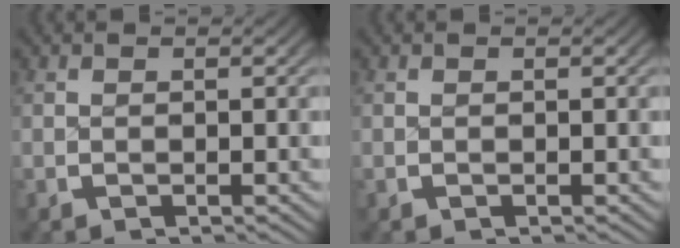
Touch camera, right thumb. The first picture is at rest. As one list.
[{"total": 0.0}]